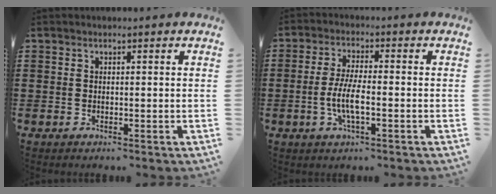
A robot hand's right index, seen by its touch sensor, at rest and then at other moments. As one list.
[{"total": 5.7, "force": [-1.7, 1.4, 5.3], "torque": [-0.118, -0.006, -0.038]}]